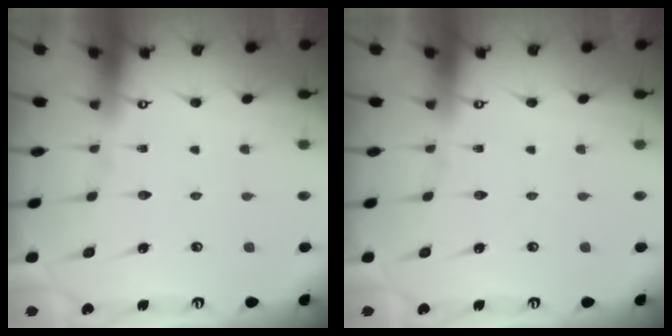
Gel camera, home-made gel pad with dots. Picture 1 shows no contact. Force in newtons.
{"total": 0.0}